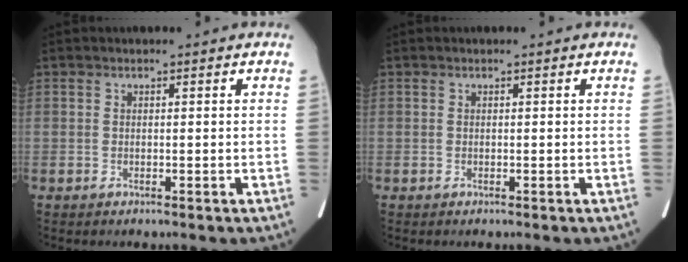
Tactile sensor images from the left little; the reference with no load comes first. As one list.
[{"total": 0.0}]